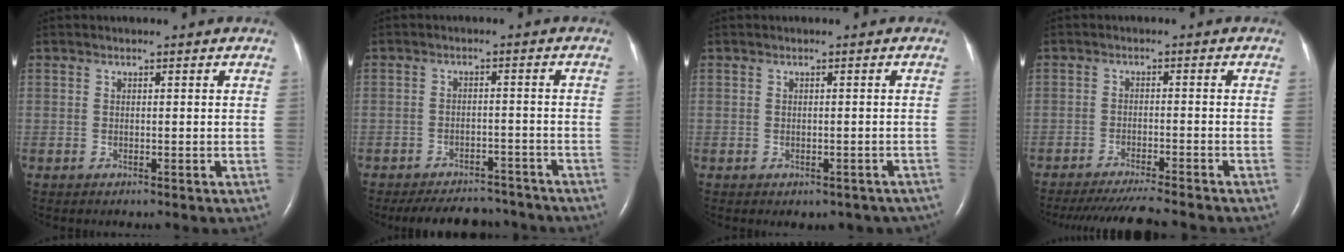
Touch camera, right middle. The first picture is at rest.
{"total": 10.8, "force": [-9.8, 3.7, 2.7], "torque": [-0.044, 0.005, -0.125]}
{"total": 5.2, "force": [-4.2, 2.7, 1.5], "torque": [-0.005, 0.015, -0.038]}
{"total": 10.4, "force": [-9.5, -0.1, 4.2], "torque": [-0.062, -0.026, -0.143]}